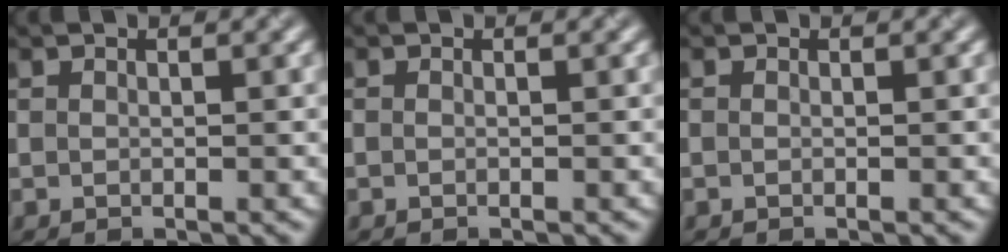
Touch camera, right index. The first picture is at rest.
{"total": 0.0}
{"total": 0.0}